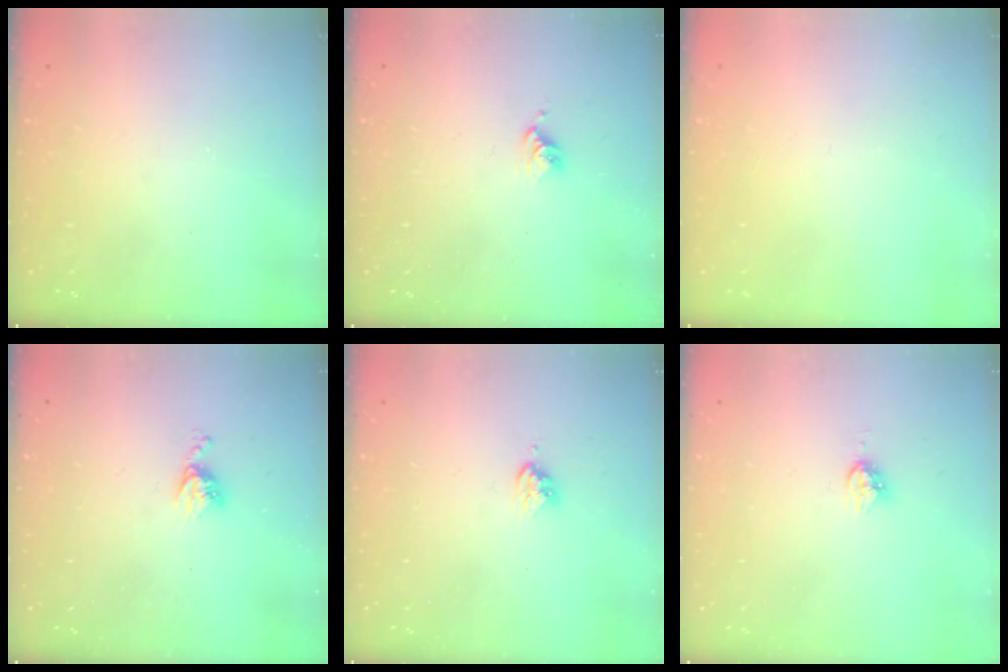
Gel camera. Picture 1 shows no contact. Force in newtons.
{"total": 3.7, "press": 3.6, "slide": 0.5}
{"total": 0.0}
{"total": 5.1, "press": 5.1, "slide": 0.4}
{"total": 3.6, "press": 3.6, "slide": 0.5}
{"total": 4.4, "press": 4.4, "slide": 0.1}